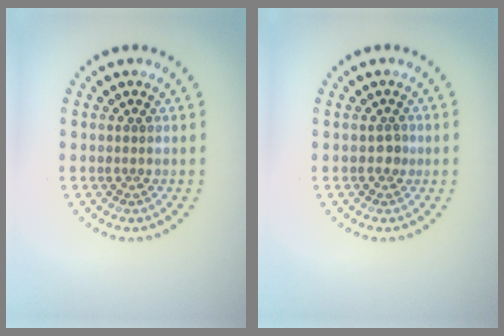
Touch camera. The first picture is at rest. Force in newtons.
{"total": 0.9, "press": 0.9, "slide": 0.3}